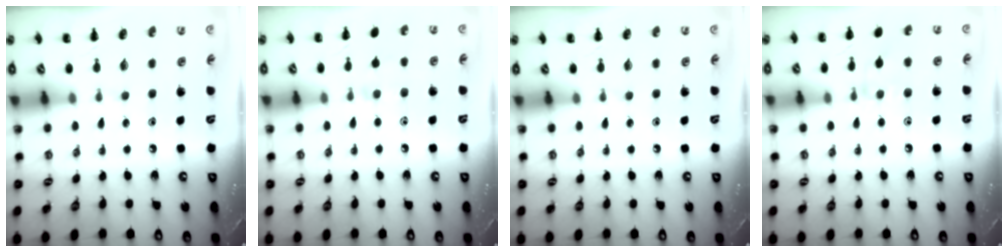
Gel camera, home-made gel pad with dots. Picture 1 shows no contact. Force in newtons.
{"total": 5.5, "press": 5.1, "slide": 2.0}
{"total": 0.0}
{"total": 7.4, "press": 7.3, "slide": 1.5}